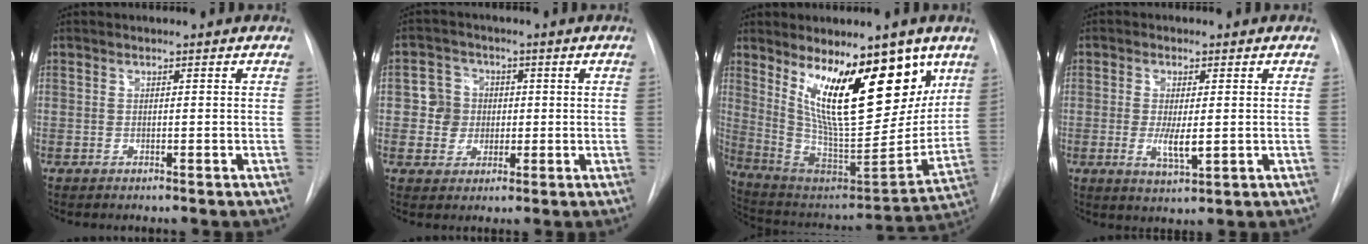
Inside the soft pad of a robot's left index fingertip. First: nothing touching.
{"total": 5.2, "force": [0.1, 5.1, 1.0], "torque": [-0.017, 0.019, 0.005]}
{"total": 21.3, "force": [10.7, 6.9, 17.1], "torque": [-0.256, -0.021, 0.190]}
{"total": 4.6, "force": [-0.5, 1.4, 4.4], "torque": [-0.084, -0.011, -0.004]}